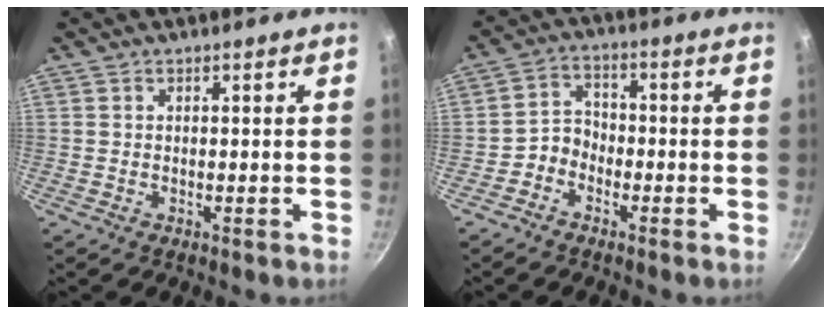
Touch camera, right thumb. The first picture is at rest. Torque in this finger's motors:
{"motor_torque": [-0.80, 0.20, -0.29, 0.19, 0.07]}